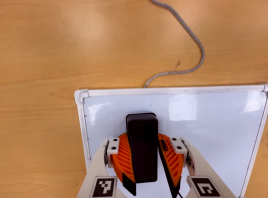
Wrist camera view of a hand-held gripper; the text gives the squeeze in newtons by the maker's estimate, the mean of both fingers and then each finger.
{"total": 14.2, "left": 15.6, "right": 12.7}